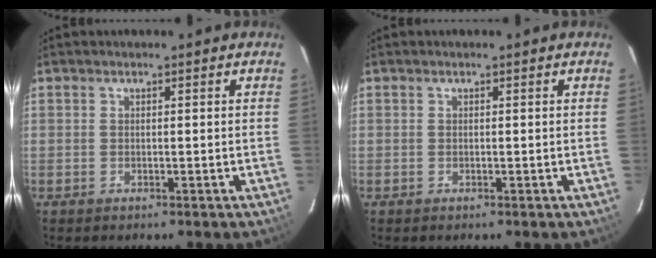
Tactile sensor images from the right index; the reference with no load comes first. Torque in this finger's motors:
{"motor_torque": [0.00, 0.00, 0.03, -0.01]}